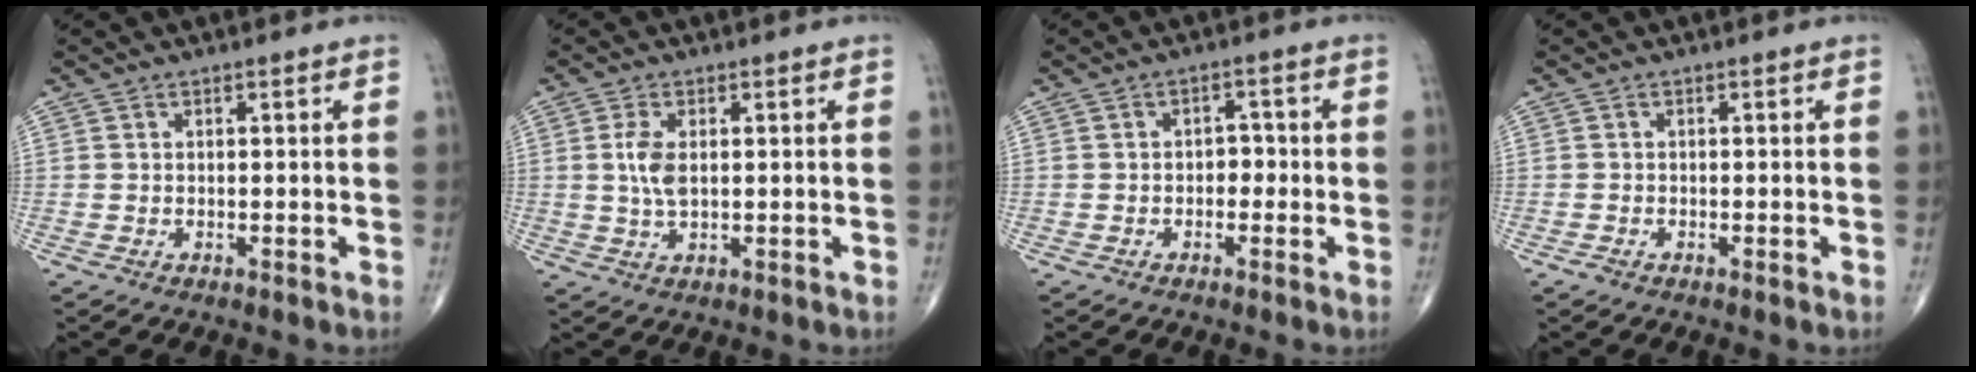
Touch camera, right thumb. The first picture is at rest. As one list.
[{"total": 4.5, "force": [0.6, 2.2, 3.9], "torque": [-0.087, -0.002, 0.013]}, {"total": 2.8, "force": [-0.6, 2.0, 1.8], "torque": [-0.005, 0.013, -0.017]}, {"total": 0.9, "force": [-0.6, 0.3, 0.7], "torque": [-0.016, -0.003, -0.014]}]